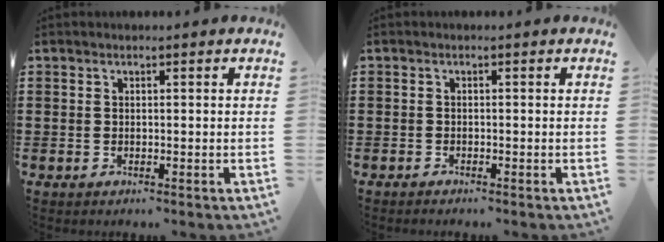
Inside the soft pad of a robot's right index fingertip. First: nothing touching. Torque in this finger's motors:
{"motor_torque": [-1.04, 1.10, -0.63, -0.21]}